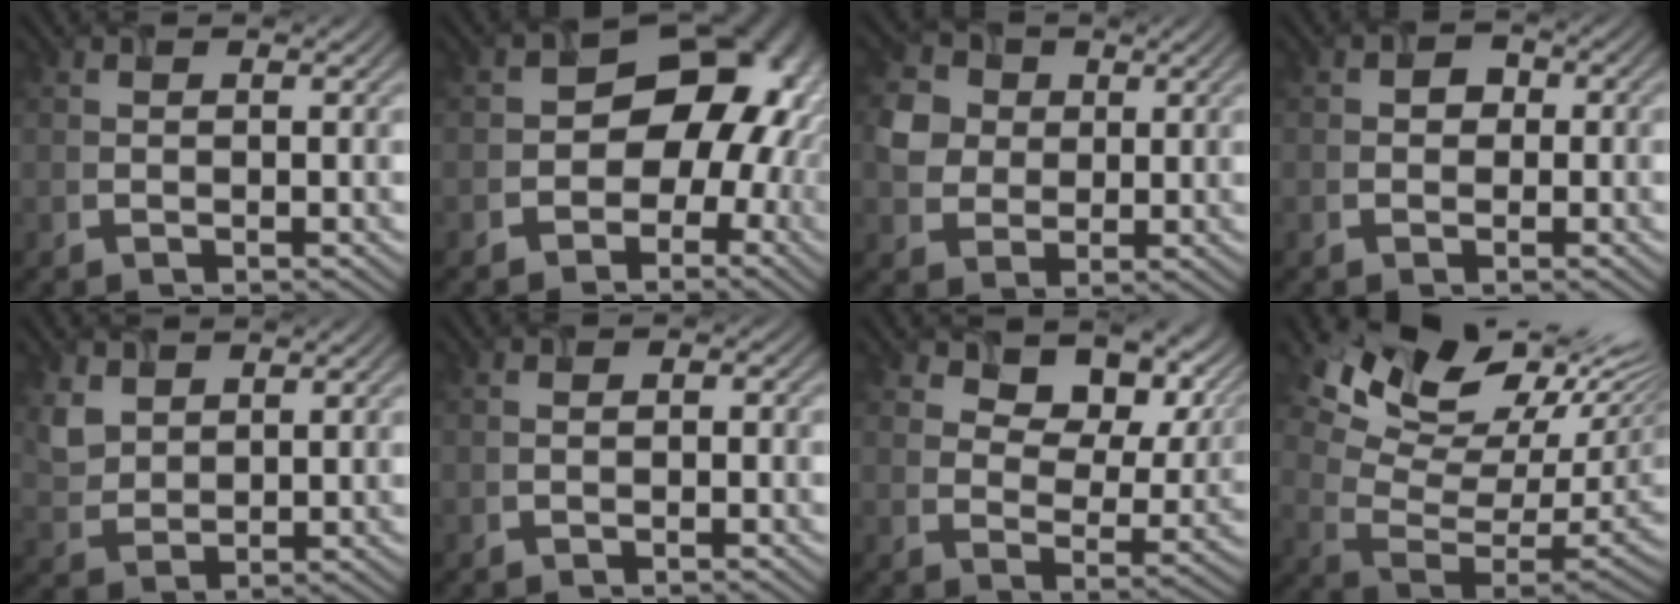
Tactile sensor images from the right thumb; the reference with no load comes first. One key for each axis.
{"total": 11.3, "fx": -1.6, "fy": 8.8, "fz": 6.9, "tx": -0.053, "ty": -0.004, "tz": -0.034}
{"total": 4.3, "fx": 0.8, "fy": 4.1, "fz": 1.0, "tx": -0.038, "ty": 0.002, "tz": 0.015}
{"total": 1.4, "fx": -0.5, "fy": 1.3, "fz": -0.1, "tx": 0.002, "ty": -0.004, "tz": -0.005}
{"total": 3.5, "fx": 2.5, "fy": 2.2, "fz": 1.0, "tx": -0.042, "ty": -0.006, "tz": 0.066}
{"total": 0.9, "fx": -0.8, "fy": 0.2, "fz": 0.0, "tx": -0.003, "ty": -0.002, "tz": -0.010}
{"total": 9.3, "fx": 5.4, "fy": 5.3, "fz": 5.5, "tx": -0.096, "ty": -0.013, "tz": 0.099}
{"total": 14.8, "fx": 9.4, "fy": 7.1, "fz": 9.0, "tx": -0.186, "ty": 0.026, "tz": 0.167}